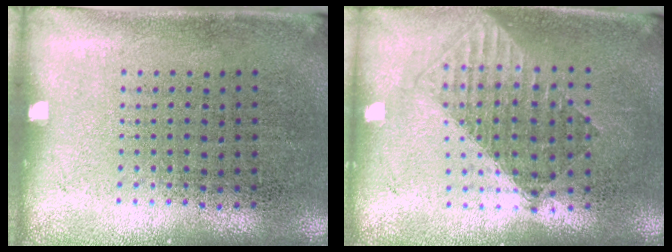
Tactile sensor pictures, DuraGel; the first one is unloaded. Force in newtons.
{"total": 1.5, "press": 1.3, "slide": 0.8}